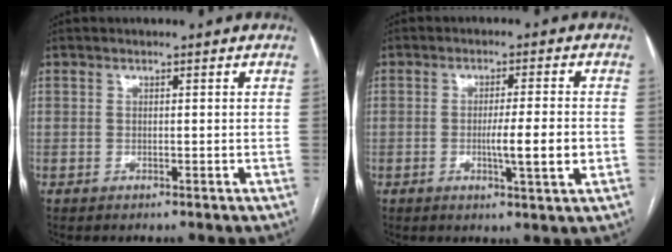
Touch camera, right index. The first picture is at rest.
{"total": 6.7, "force": [-1.4, -0.1, 6.5], "torque": [-0.103, -0.010, -0.022]}